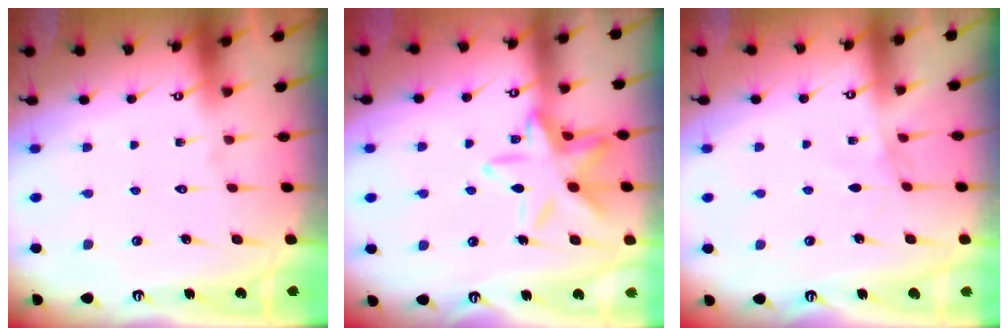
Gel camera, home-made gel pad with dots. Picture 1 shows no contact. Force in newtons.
{"total": 15.3, "press": 15.3, "slide": 1.0}
{"total": 1.2, "press": 1.1, "slide": 0.4}